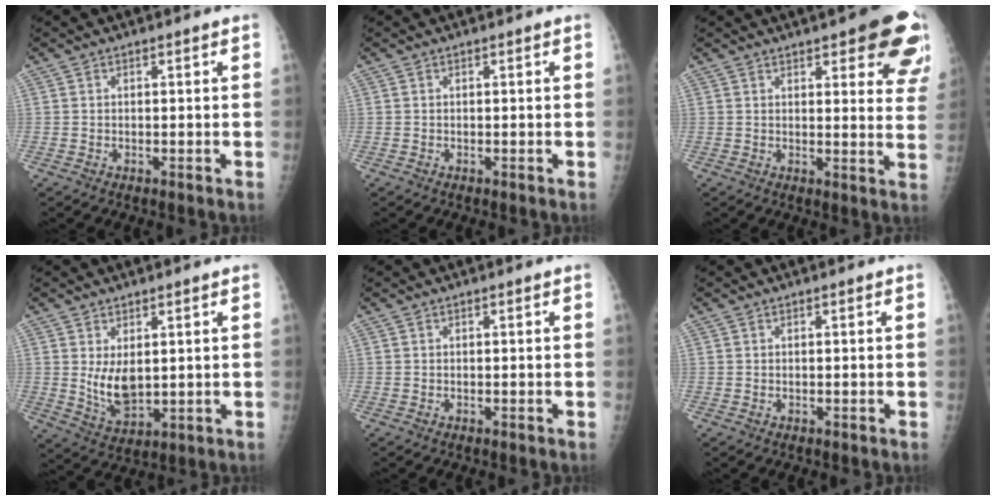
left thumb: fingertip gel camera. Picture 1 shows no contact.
{"total": 0.0}
{"total": 15.2, "force": [8.9, 4.8, 11.4], "torque": [-0.104, -0.036, 0.094]}
{"total": 6.8, "force": [1.3, 3.9, 5.5], "torque": [-0.084, -0.023, 0.039]}
{"total": 0.0}
{"total": 0.0}